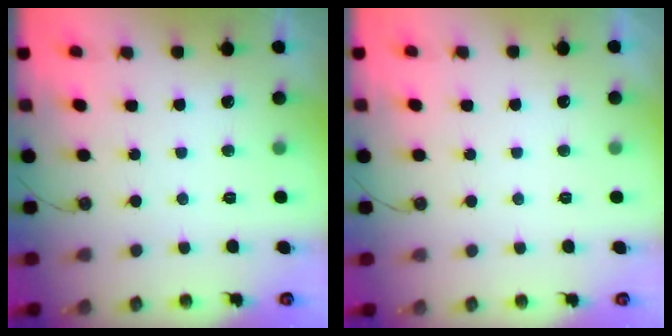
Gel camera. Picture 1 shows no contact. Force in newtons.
{"total": 0.0}